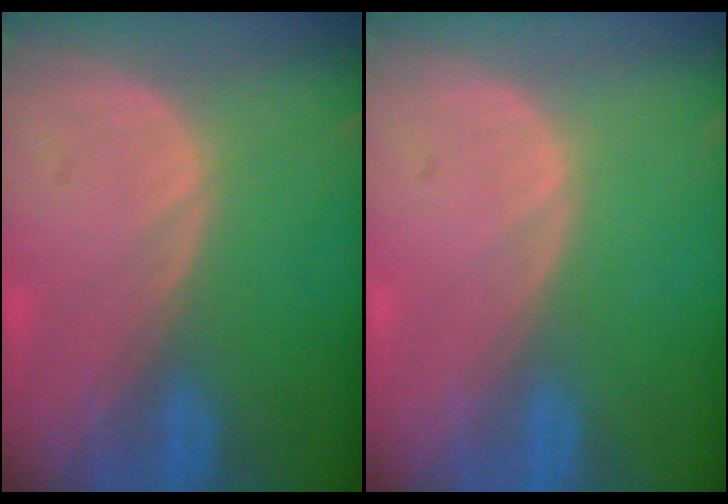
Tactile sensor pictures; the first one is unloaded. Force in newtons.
{"total": 0.0}